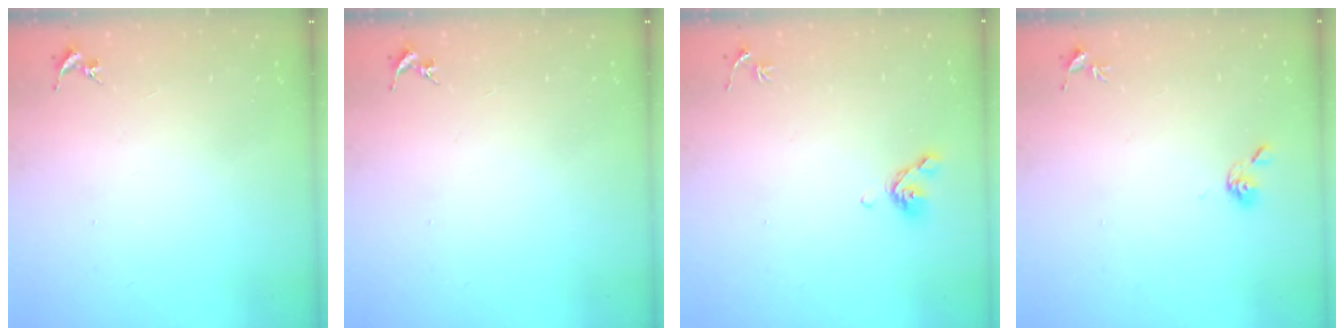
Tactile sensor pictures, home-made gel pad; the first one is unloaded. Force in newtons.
{"total": 0.0}
{"total": 6.5, "press": 6.4, "slide": 1.3}
{"total": 5.6, "press": 5.6, "slide": 1.0}